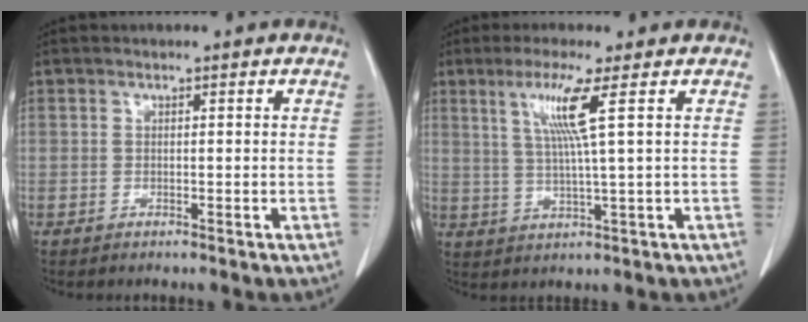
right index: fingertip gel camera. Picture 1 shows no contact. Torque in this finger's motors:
{"motor_torque": [0.85, 0.47, 0.19, 0.10]}